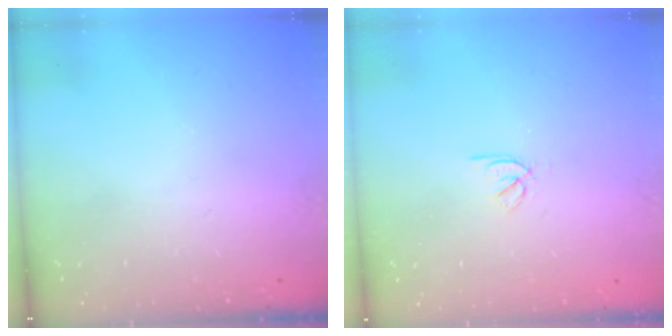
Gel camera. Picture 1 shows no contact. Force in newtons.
{"total": 2.5, "press": 2.4, "slide": 0.7}